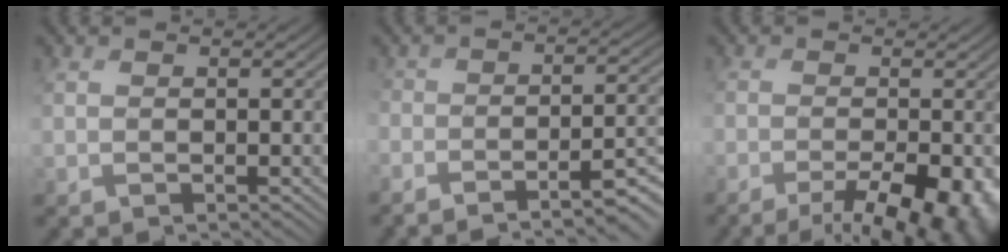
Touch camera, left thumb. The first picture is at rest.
{"total": 8.6, "force": [-6.2, 2.1, 5.5], "torque": [-0.079, -0.007, -0.092]}
{"total": 9.2, "force": [-5.3, 2.9, 6.9], "torque": [-0.111, -0.014, -0.073]}